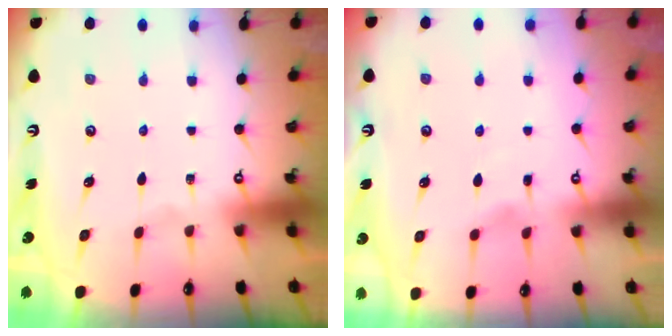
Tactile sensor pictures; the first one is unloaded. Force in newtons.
{"total": 2.2, "press": 2.2, "slide": 0.5}